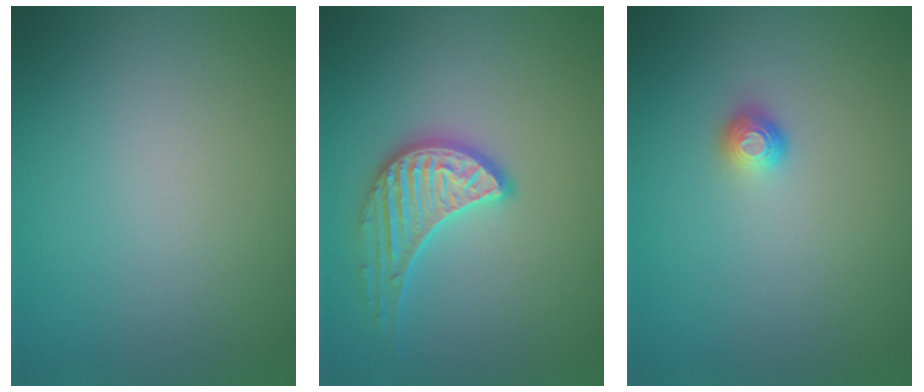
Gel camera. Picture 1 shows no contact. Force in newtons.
{"total": 3.3, "press": 3.2, "slide": 0.9}
{"total": 1.0, "press": 0.9, "slide": 0.4}